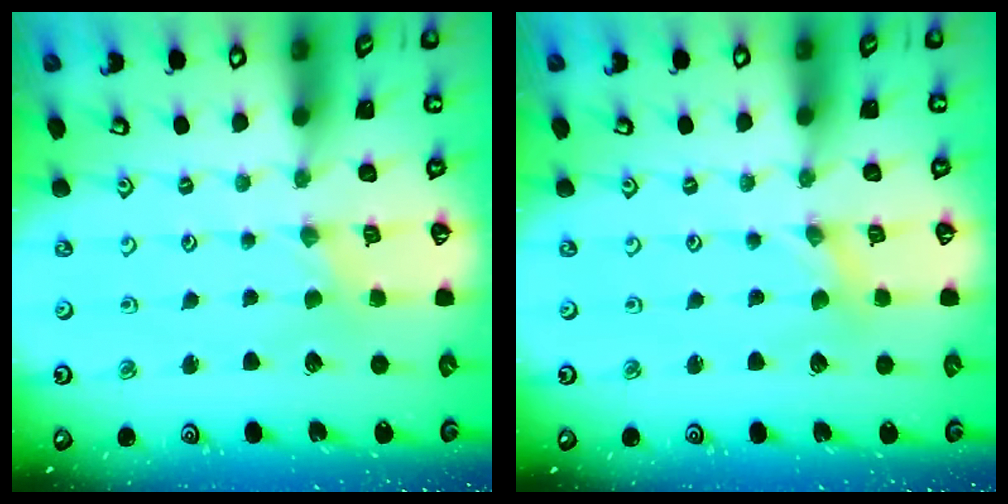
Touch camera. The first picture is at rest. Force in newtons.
{"total": 0.0}